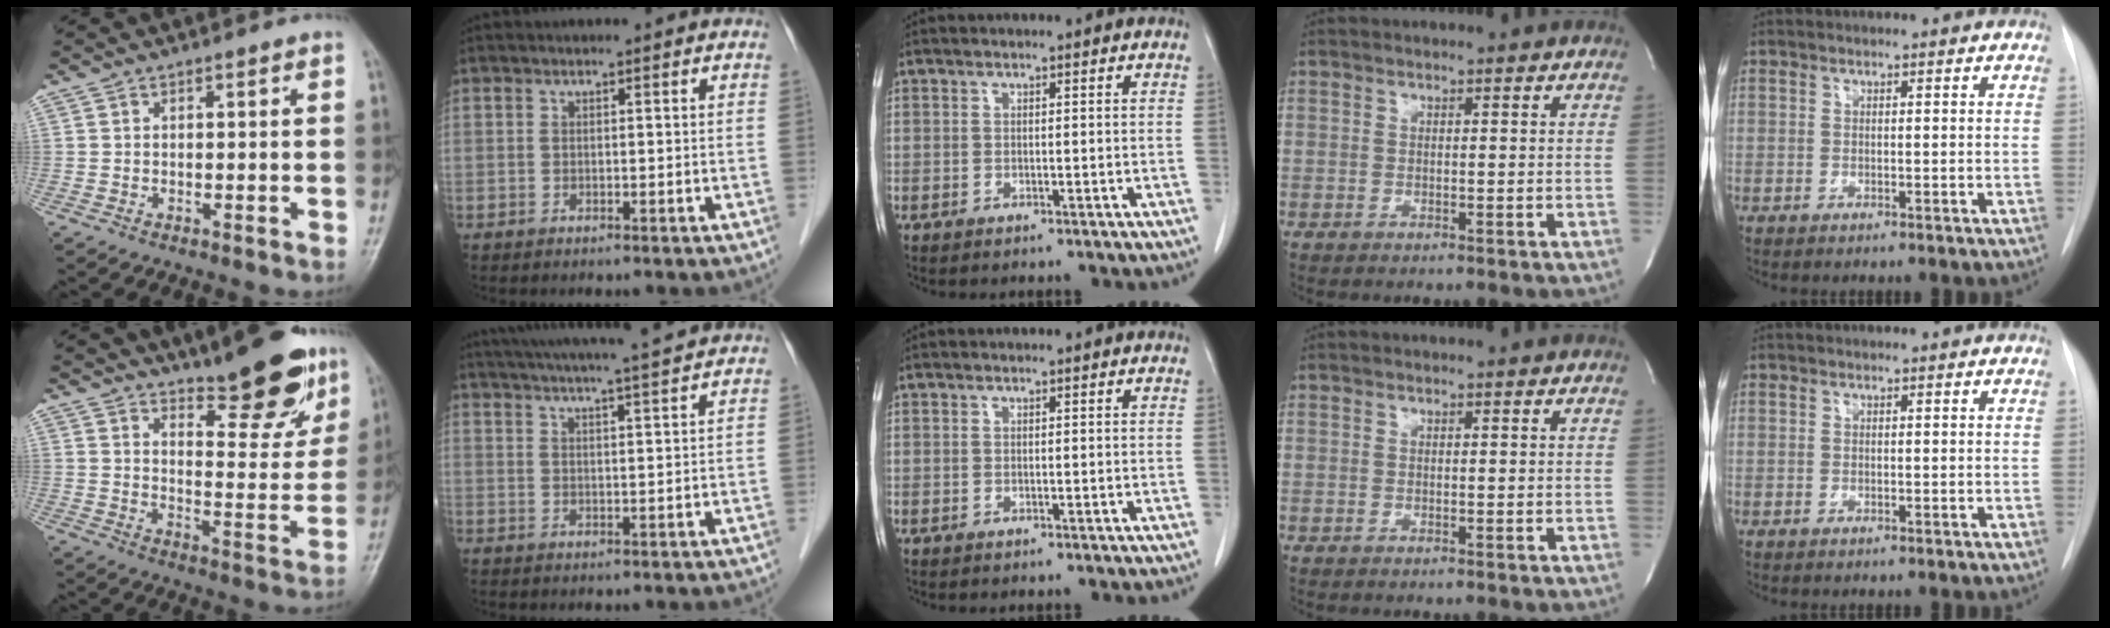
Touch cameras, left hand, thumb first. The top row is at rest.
{"thumb": {"total": 15.6, "force": [11.3, 4.9, 9.6], "torque": [-0.088, -0.072, 0.164]}, "index": {"total": 13.9, "force": [12.5, -0.3, 6.1], "torque": [-0.106, 0.017, 0.173]}}